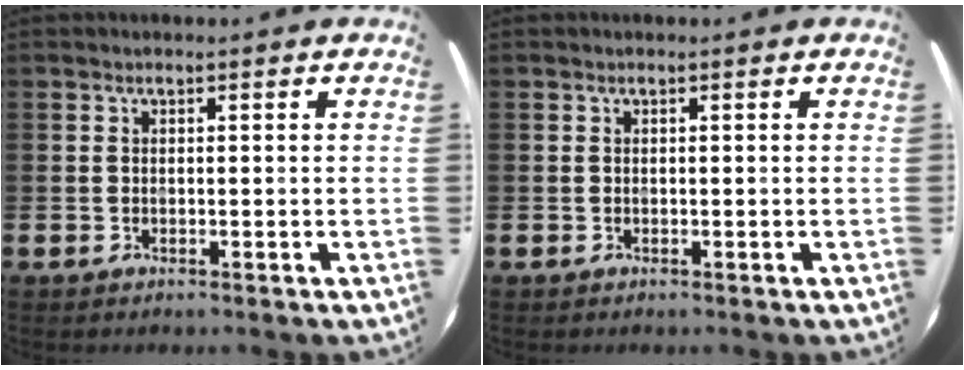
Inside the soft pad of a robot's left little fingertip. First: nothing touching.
{"total": 0.0}